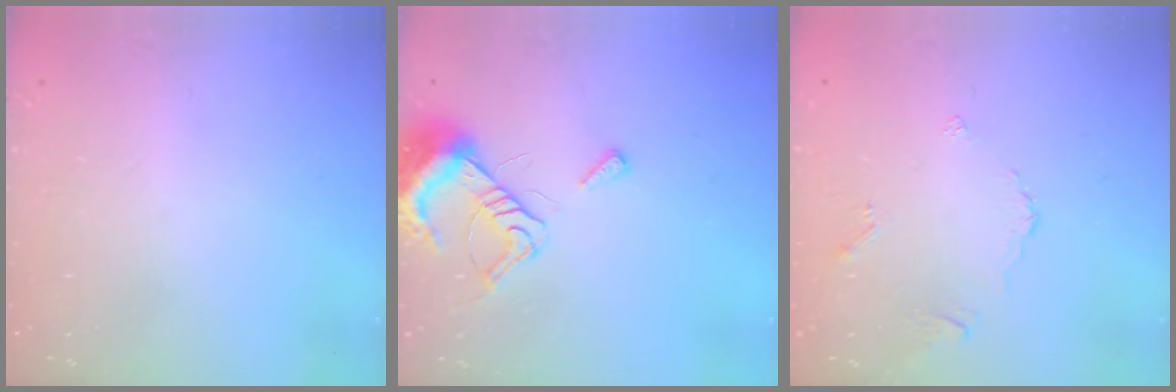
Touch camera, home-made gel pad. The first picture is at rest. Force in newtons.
{"total": 8.0, "press": 8.0, "slide": 0.9}
{"total": 2.4, "press": 2.4, "slide": 0.5}